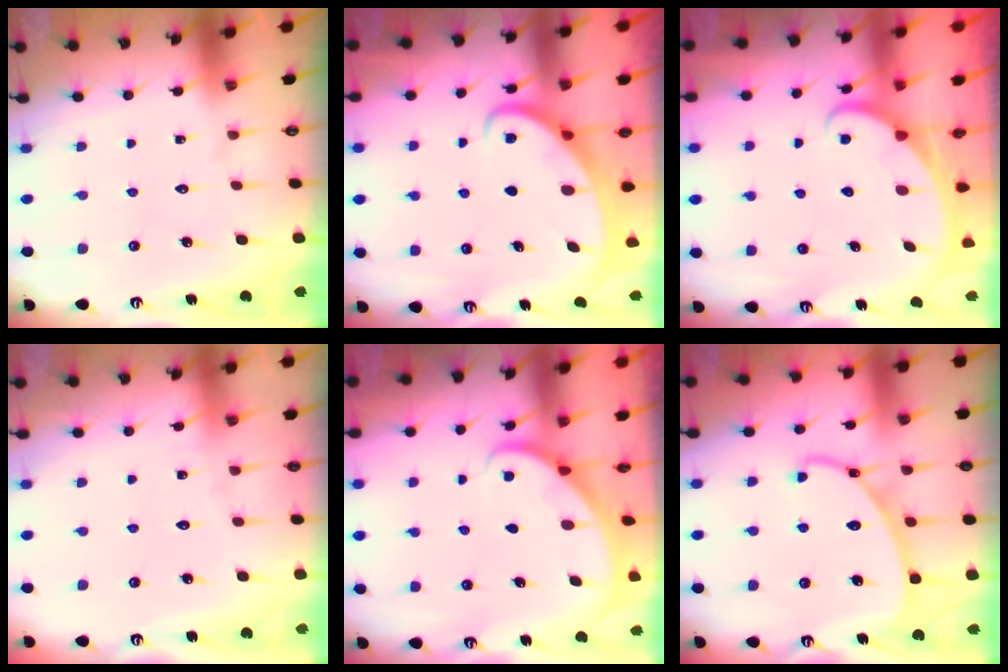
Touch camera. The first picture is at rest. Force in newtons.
{"total": 2.5, "press": 2.5, "slide": 0.3}
{"total": 2.0, "press": 2.0, "slide": 0.1}
{"total": 2.6, "press": 2.6, "slide": 0.2}
{"total": 2.1, "press": 2.1, "slide": 0.1}
{"total": 8.7, "press": 8.7, "slide": 0.4}